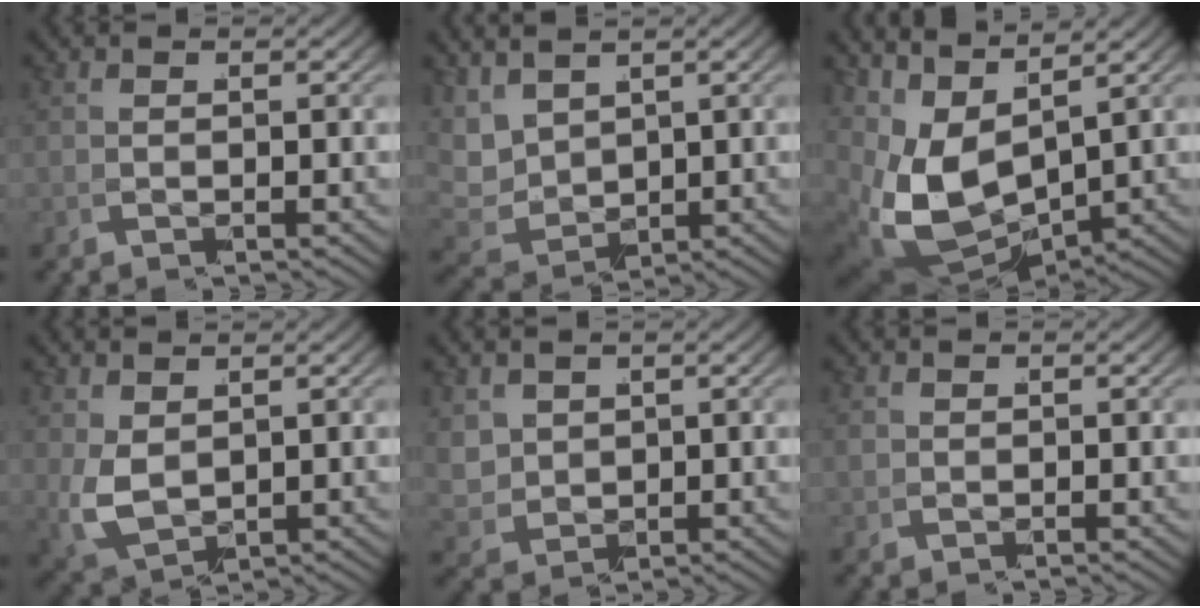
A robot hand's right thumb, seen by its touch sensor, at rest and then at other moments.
{"total": 5.7, "force": [1.7, 4.2, 3.5], "torque": [-0.099, -0.025, 0.053]}
{"total": 10.4, "force": [0.7, 6.9, 7.7], "torque": [-0.193, -0.060, 0.050]}
{"total": 4.0, "force": [0.9, 2.7, 2.8], "torque": [-0.075, -0.023, 0.042]}
{"total": 3.3, "force": [1.3, 2.6, 1.6], "torque": [-0.054, -0.025, 0.050]}
{"total": 1.1, "force": [0.3, 1.0, 0.4], "torque": [-0.012, -0.008, 0.010]}